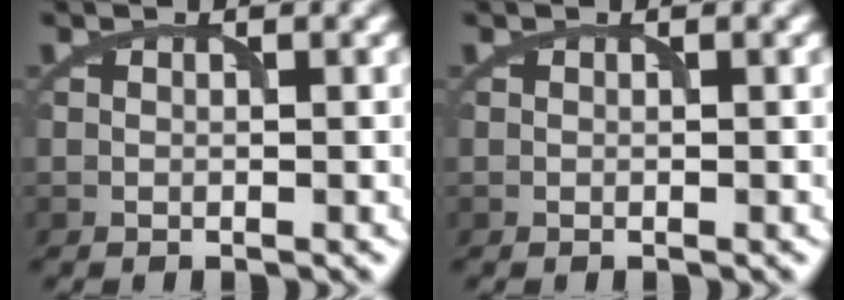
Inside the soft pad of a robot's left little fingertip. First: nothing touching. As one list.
[{"total": 0.0}]